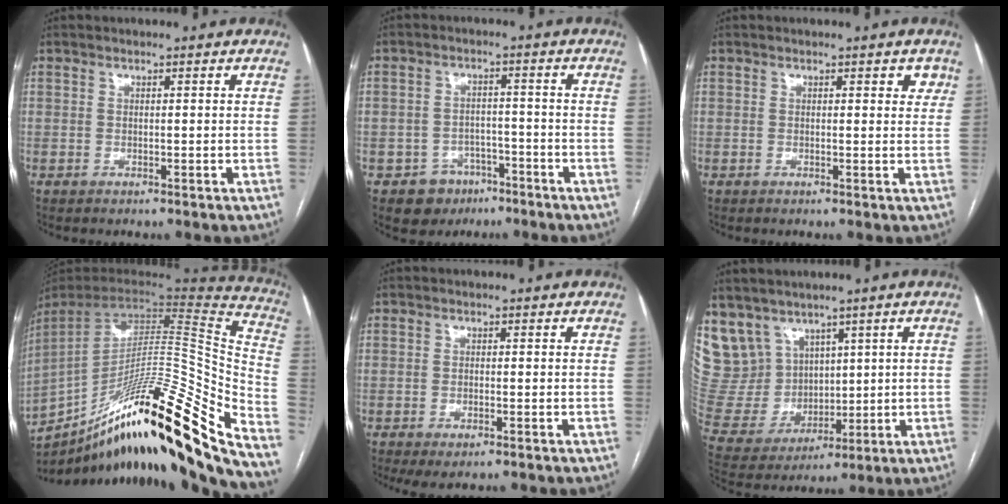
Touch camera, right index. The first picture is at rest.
{"total": 5.5, "force": [-3.2, 4.5, 0.6], "torque": [0.000, 0.014, -0.042]}
{"total": 2.4, "force": [1.3, 1.0, 1.7], "torque": [-0.014, 0.003, 0.014]}
{"total": 35.8, "force": [-25.0, 1.8, 25.5], "torque": [-0.329, -0.029, -0.380]}
{"total": 2.6, "force": [-1.3, 0.8, 2.1], "torque": [-0.036, -0.004, -0.015]}
{"total": 12.5, "force": [8.1, 9.2, 2.4], "torque": [-0.072, 0.046, 0.188]}